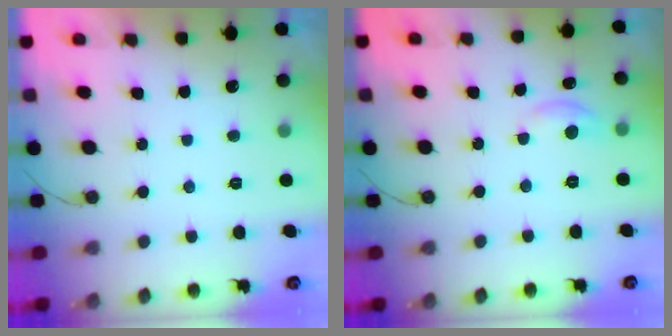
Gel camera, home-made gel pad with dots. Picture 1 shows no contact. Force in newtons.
{"total": 4.4, "press": 4.3, "slide": 0.6}